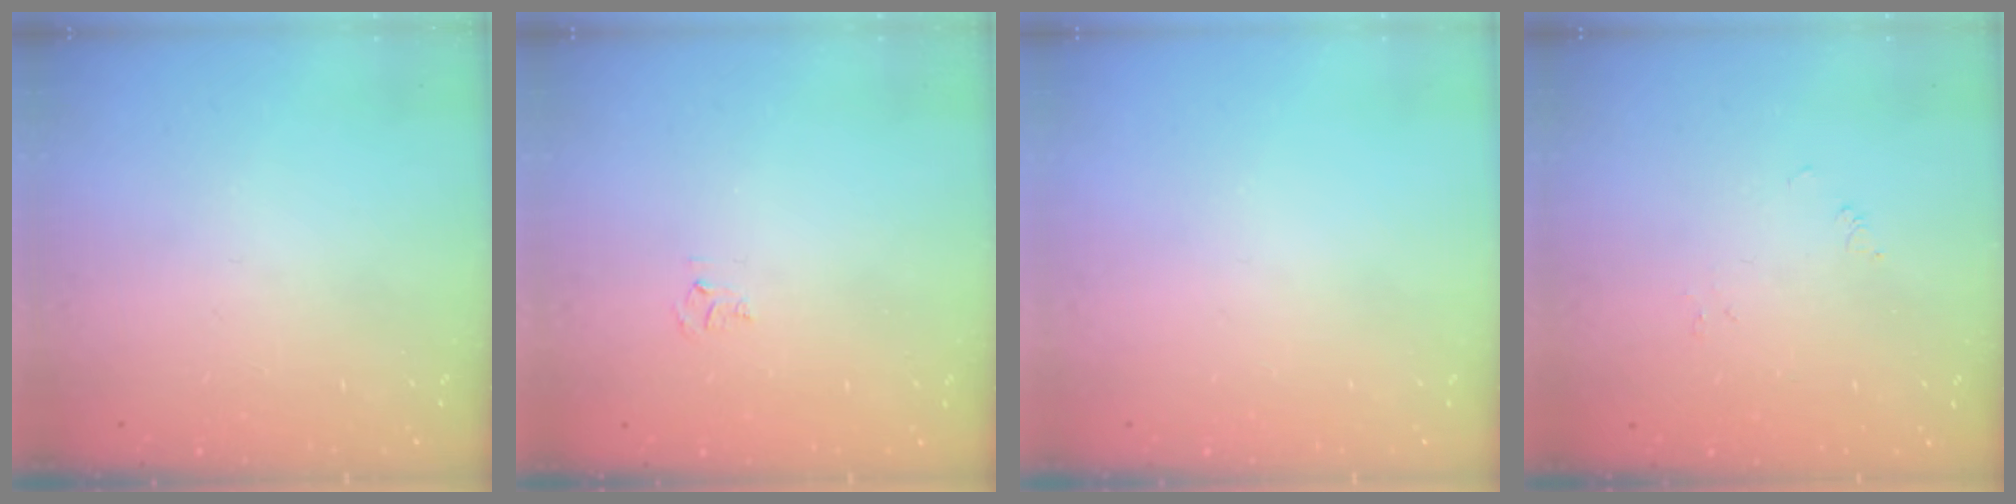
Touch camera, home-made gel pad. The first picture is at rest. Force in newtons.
{"total": 3.8, "press": 3.8, "slide": 0.4}
{"total": 0.0}
{"total": 0.0}